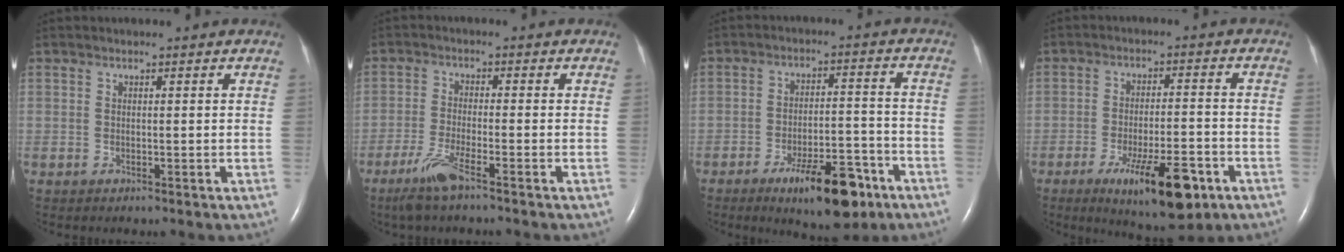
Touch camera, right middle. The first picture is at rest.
{"total": 5.3, "force": [-3.5, 0.1, 3.9], "torque": [-0.091, -0.013, -0.073]}
{"total": 11.6, "force": [-7.1, 3.5, 8.5], "torque": [-0.126, 0.001, -0.103]}
{"total": 12.1, "force": [-6.3, 2.7, 9.9], "torque": [-0.158, -0.019, -0.088]}